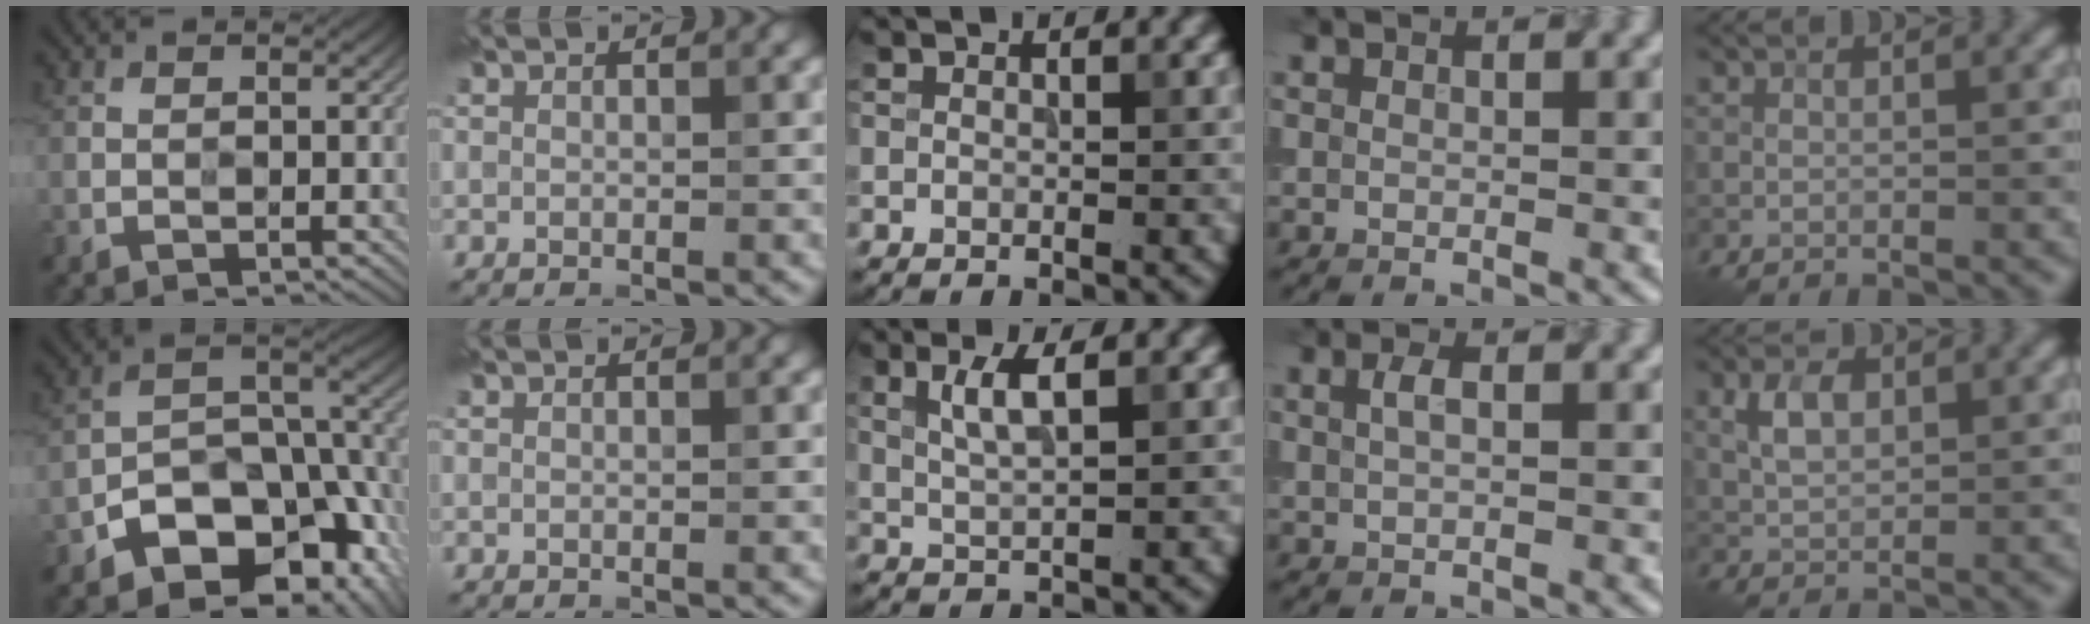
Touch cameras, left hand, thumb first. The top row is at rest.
{"thumb": {"total": 14.0, "force": [-7.5, 8.4, 8.3], "torque": [-0.131, -0.019, -0.129]}, "middle": {"total": 2.8, "force": [1.1, 0.7, 2.5], "torque": [-0.047, -0.001, 0.023]}, "ring": {"total": 1.3, "force": [0.5, 0.5, 1.1], "torque": [-0.025, 0.002, 0.010]}, "little": {"total": 2.9, "force": [0.9, 1.7, 2.1], "torque": [-0.045, 0.004, 0.017]}}